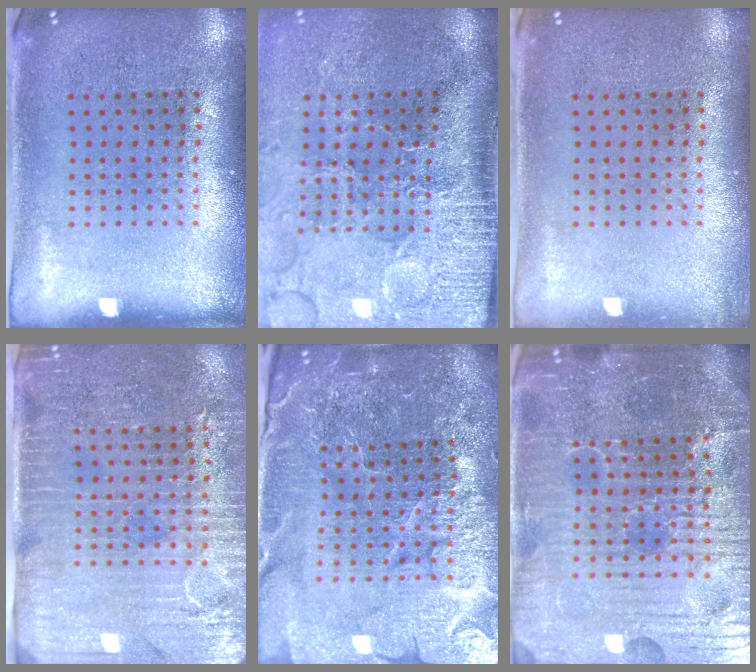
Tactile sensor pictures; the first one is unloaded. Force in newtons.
{"total": 5.0, "press": 4.0, "slide": 3.0}
{"total": 0.5, "press": 0.5, "slide": 0.1}
{"total": 3.6, "press": 3.3, "slide": 1.6}
{"total": 6.2, "press": 5.5, "slide": 2.9}
{"total": 6.5, "press": 6.0, "slide": 2.6}